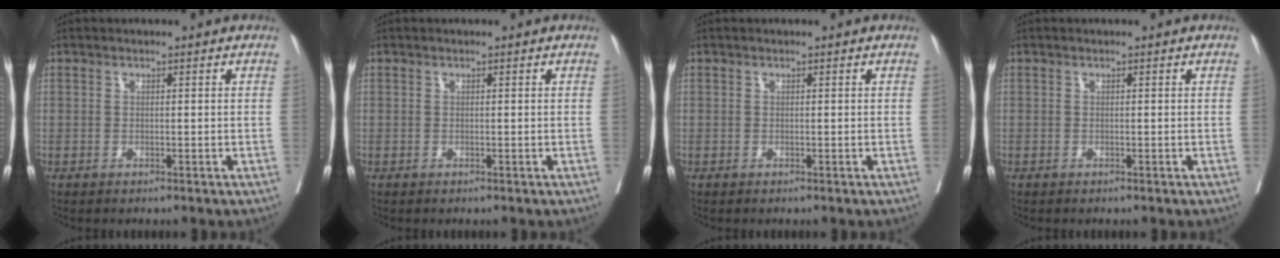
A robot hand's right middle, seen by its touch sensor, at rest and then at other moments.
{"total": 0.0}
{"total": 0.0}
{"total": 0.0}